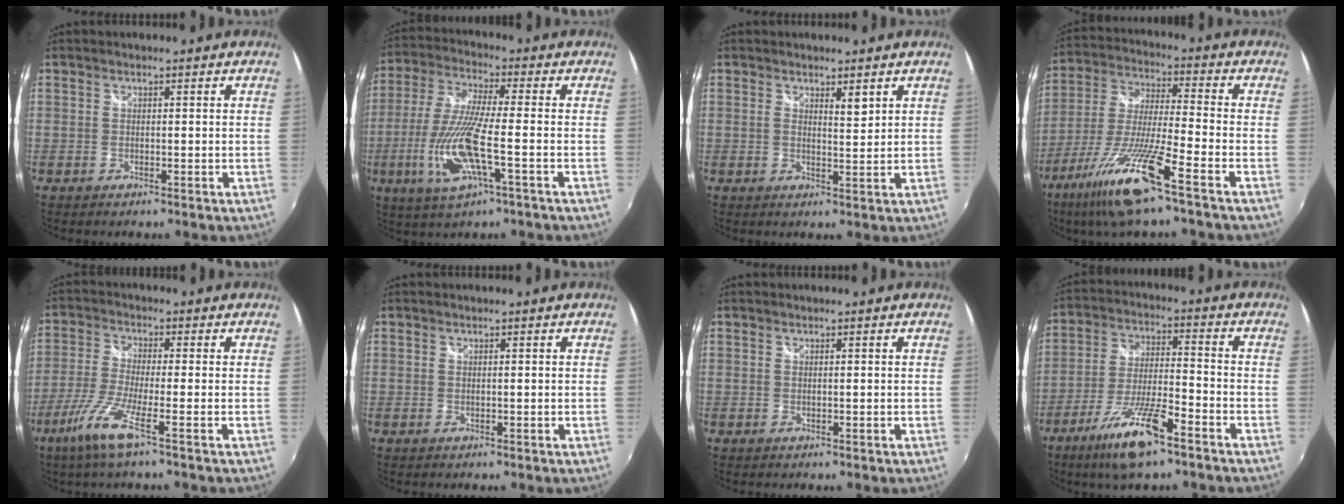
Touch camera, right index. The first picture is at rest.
{"total": 13.6, "force": [-4.3, 2.3, 12.7], "torque": [-0.275, -0.018, -0.079]}
{"total": 2.2, "force": [1.4, 0.5, 1.6], "torque": [-0.022, -0.001, 0.022]}
{"total": 15.5, "force": [-9.6, 0.1, 12.2], "torque": [-0.259, -0.027, -0.184]}
{"total": 8.0, "force": [-4.6, -0.3, 6.5], "torque": [-0.157, -0.012, -0.094]}
{"total": 0.0}
{"total": 0.0}
{"total": 12.4, "force": [-8.0, 2.1, 9.2], "torque": [-0.195, -0.018, -0.146]}